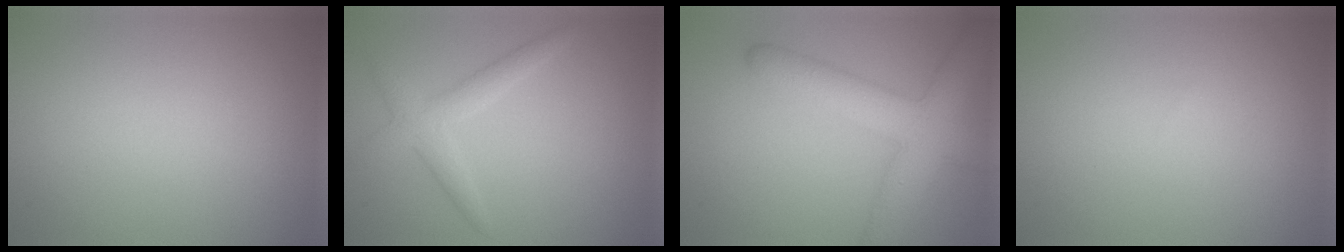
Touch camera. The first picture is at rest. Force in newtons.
{"total": 2.5, "press": 2.5, "slide": 0.0}
{"total": 6.6, "press": 6.6, "slide": 0.3}
{"total": 0.0}